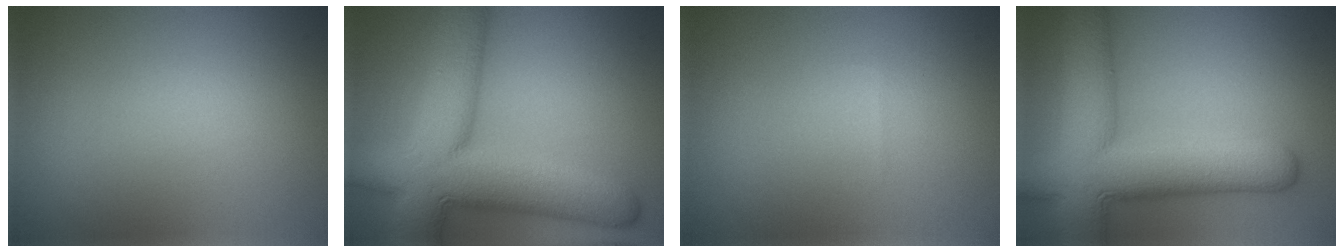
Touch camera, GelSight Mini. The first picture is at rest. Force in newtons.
{"total": 12.9, "press": 12.8, "slide": 0.8}
{"total": 0.0}
{"total": 12.2, "press": 12.1, "slide": 0.9}